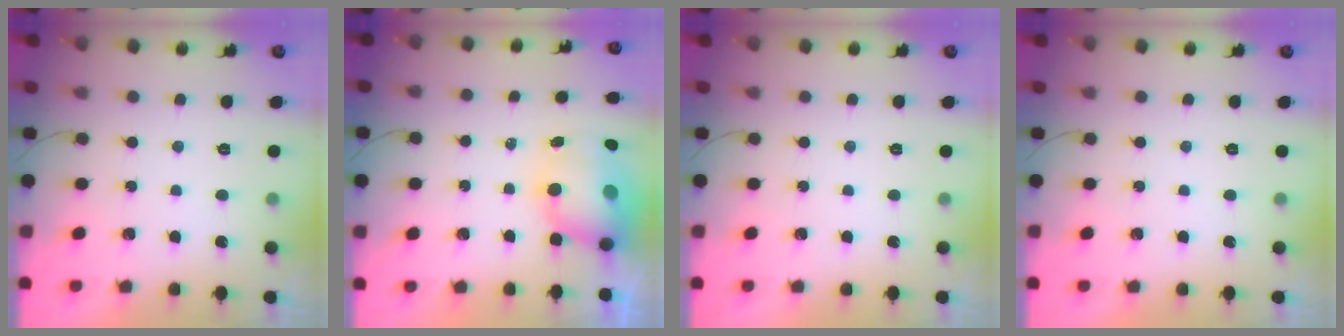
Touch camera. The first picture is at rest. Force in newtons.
{"total": 10.9, "press": 10.5, "slide": 2.9}
{"total": 0.0}
{"total": 0.0}